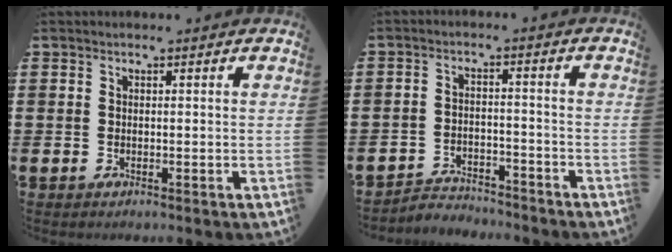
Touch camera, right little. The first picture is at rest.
{"total": 3.1, "force": [-3.0, 0.5, -0.1], "torque": [-0.008, 0.004, -0.067]}